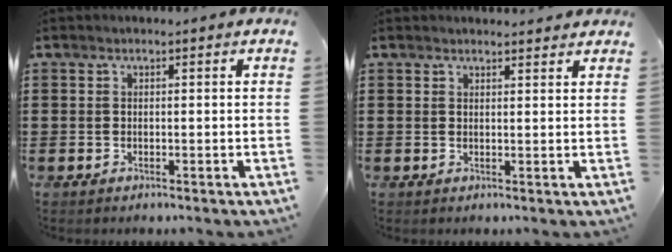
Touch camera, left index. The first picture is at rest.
{"total": 1.6, "force": [1.6, 0.1, 0.2], "torque": [-0.007, 0.002, 0.031]}